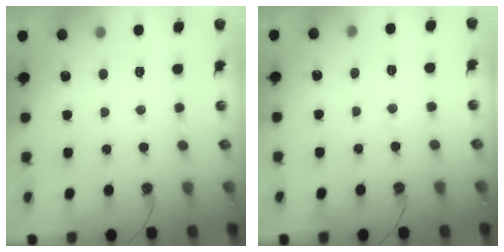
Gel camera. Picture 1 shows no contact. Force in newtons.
{"total": 4.6, "press": 4.6, "slide": 0.6}